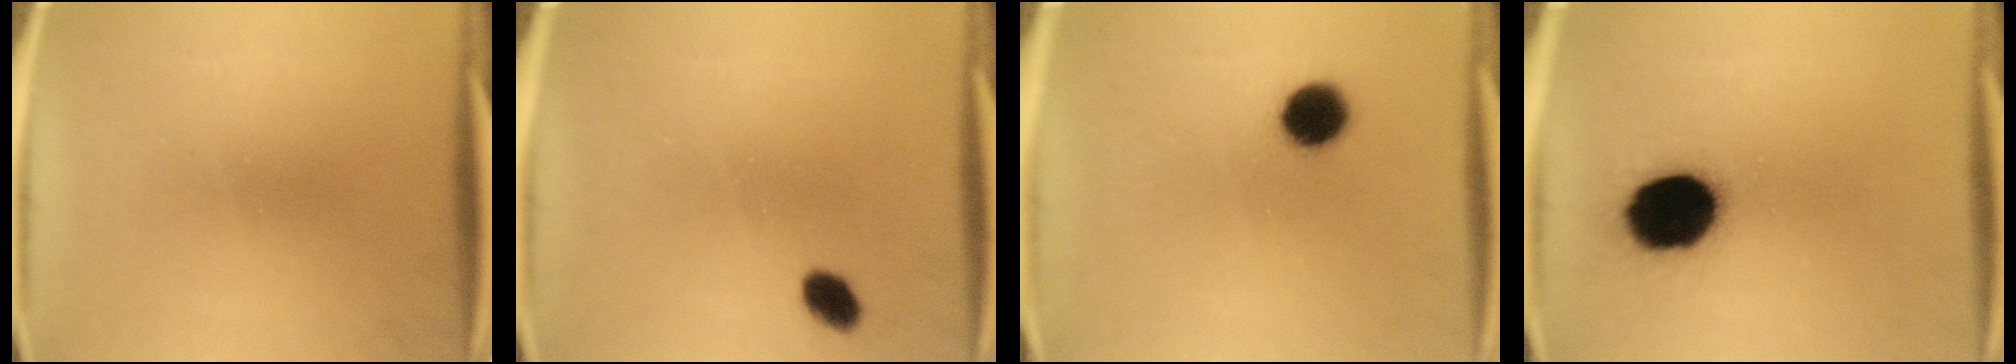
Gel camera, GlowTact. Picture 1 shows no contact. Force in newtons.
{"total": 3.3}
{"total": 6.9}
{"total": 18.0}